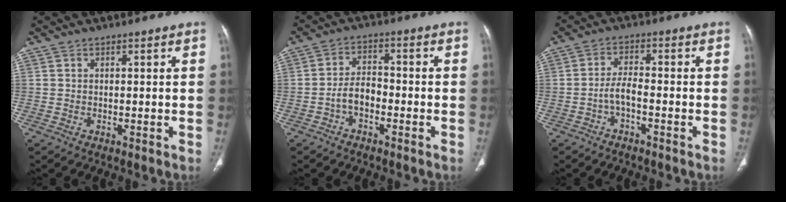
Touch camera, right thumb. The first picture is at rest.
{"total": 4.7, "force": [-2.1, 2.7, 3.2], "torque": [-0.052, 0.026, -0.043]}
{"total": 3.3, "force": [-1.6, 1.0, 2.7], "torque": [-0.056, 0.020, -0.032]}